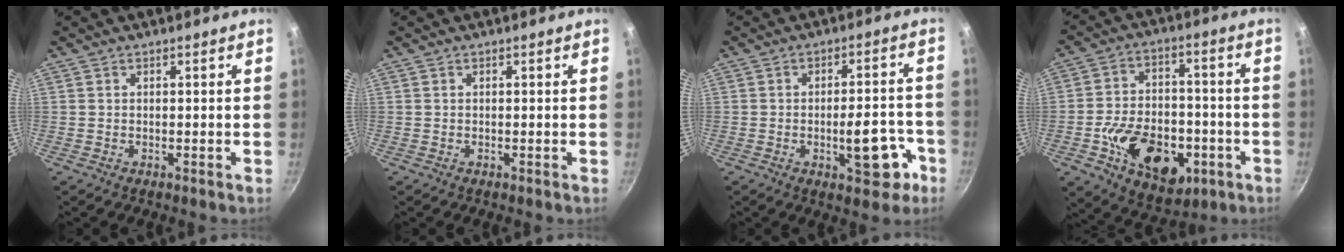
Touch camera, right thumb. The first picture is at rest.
{"total": 0.0}
{"total": 10.2, "force": [-4.0, 4.4, 8.3], "torque": [-0.078, 0.030, -0.048]}
{"total": 18.5, "force": [-6.2, 12.2, 12.5], "torque": [-0.168, 0.032, -0.085]}